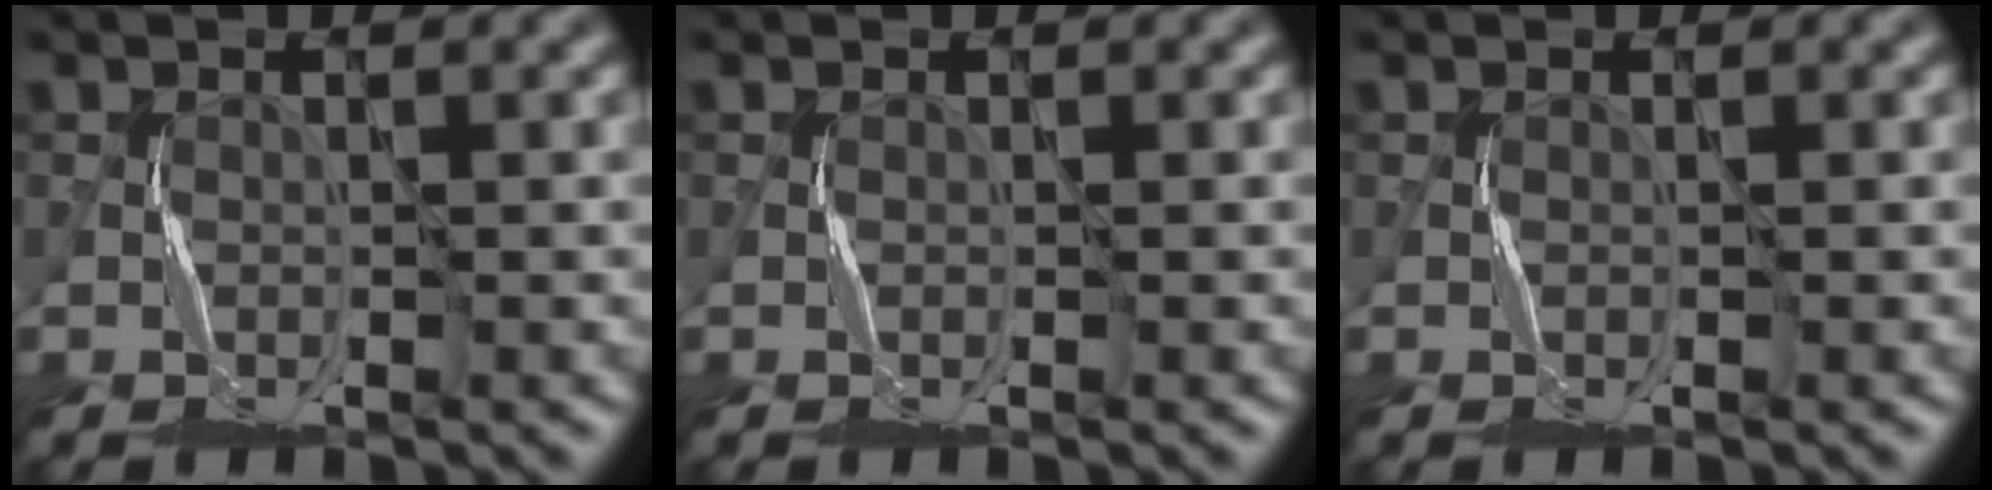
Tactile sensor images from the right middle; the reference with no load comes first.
{"total": 0.0}
{"total": 0.0}